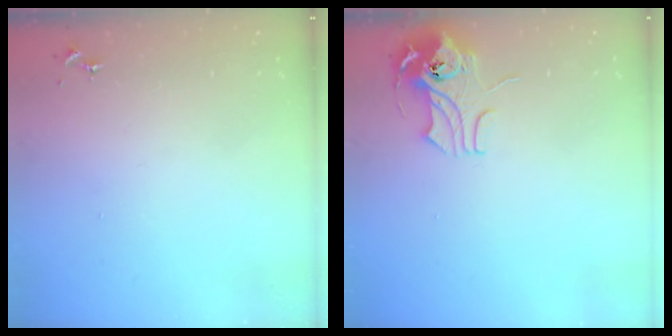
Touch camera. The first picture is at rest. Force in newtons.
{"total": 10.2, "press": 10.2, "slide": 1.1}